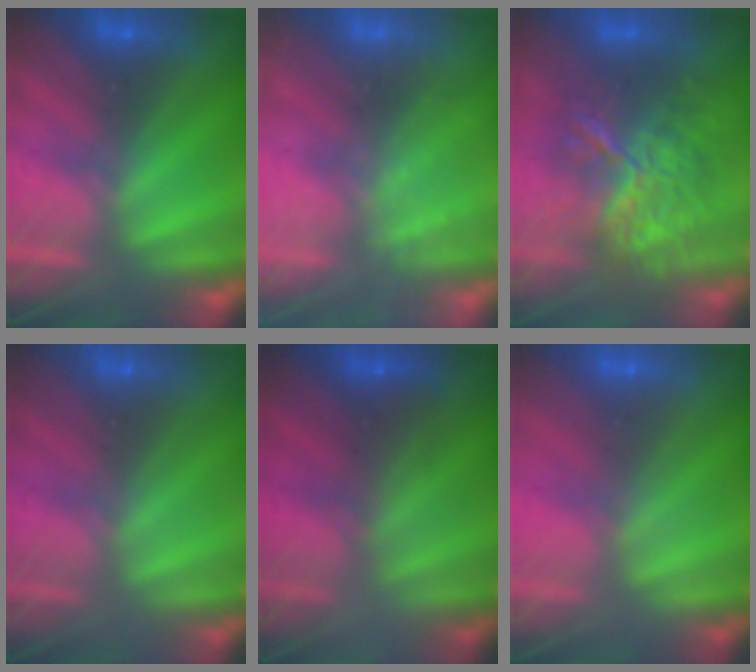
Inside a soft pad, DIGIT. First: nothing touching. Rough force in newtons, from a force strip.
{"total": 2.4}
{"total": 9.8}
{"total": 4.5}
{"total": 2.0}
{"total": 1.9}